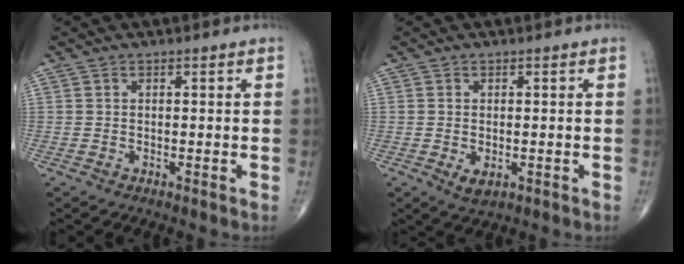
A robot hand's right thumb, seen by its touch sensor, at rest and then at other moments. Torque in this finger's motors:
{"motor_torque": [-0.21, 0.17, -0.10, -0.10, 0.07]}